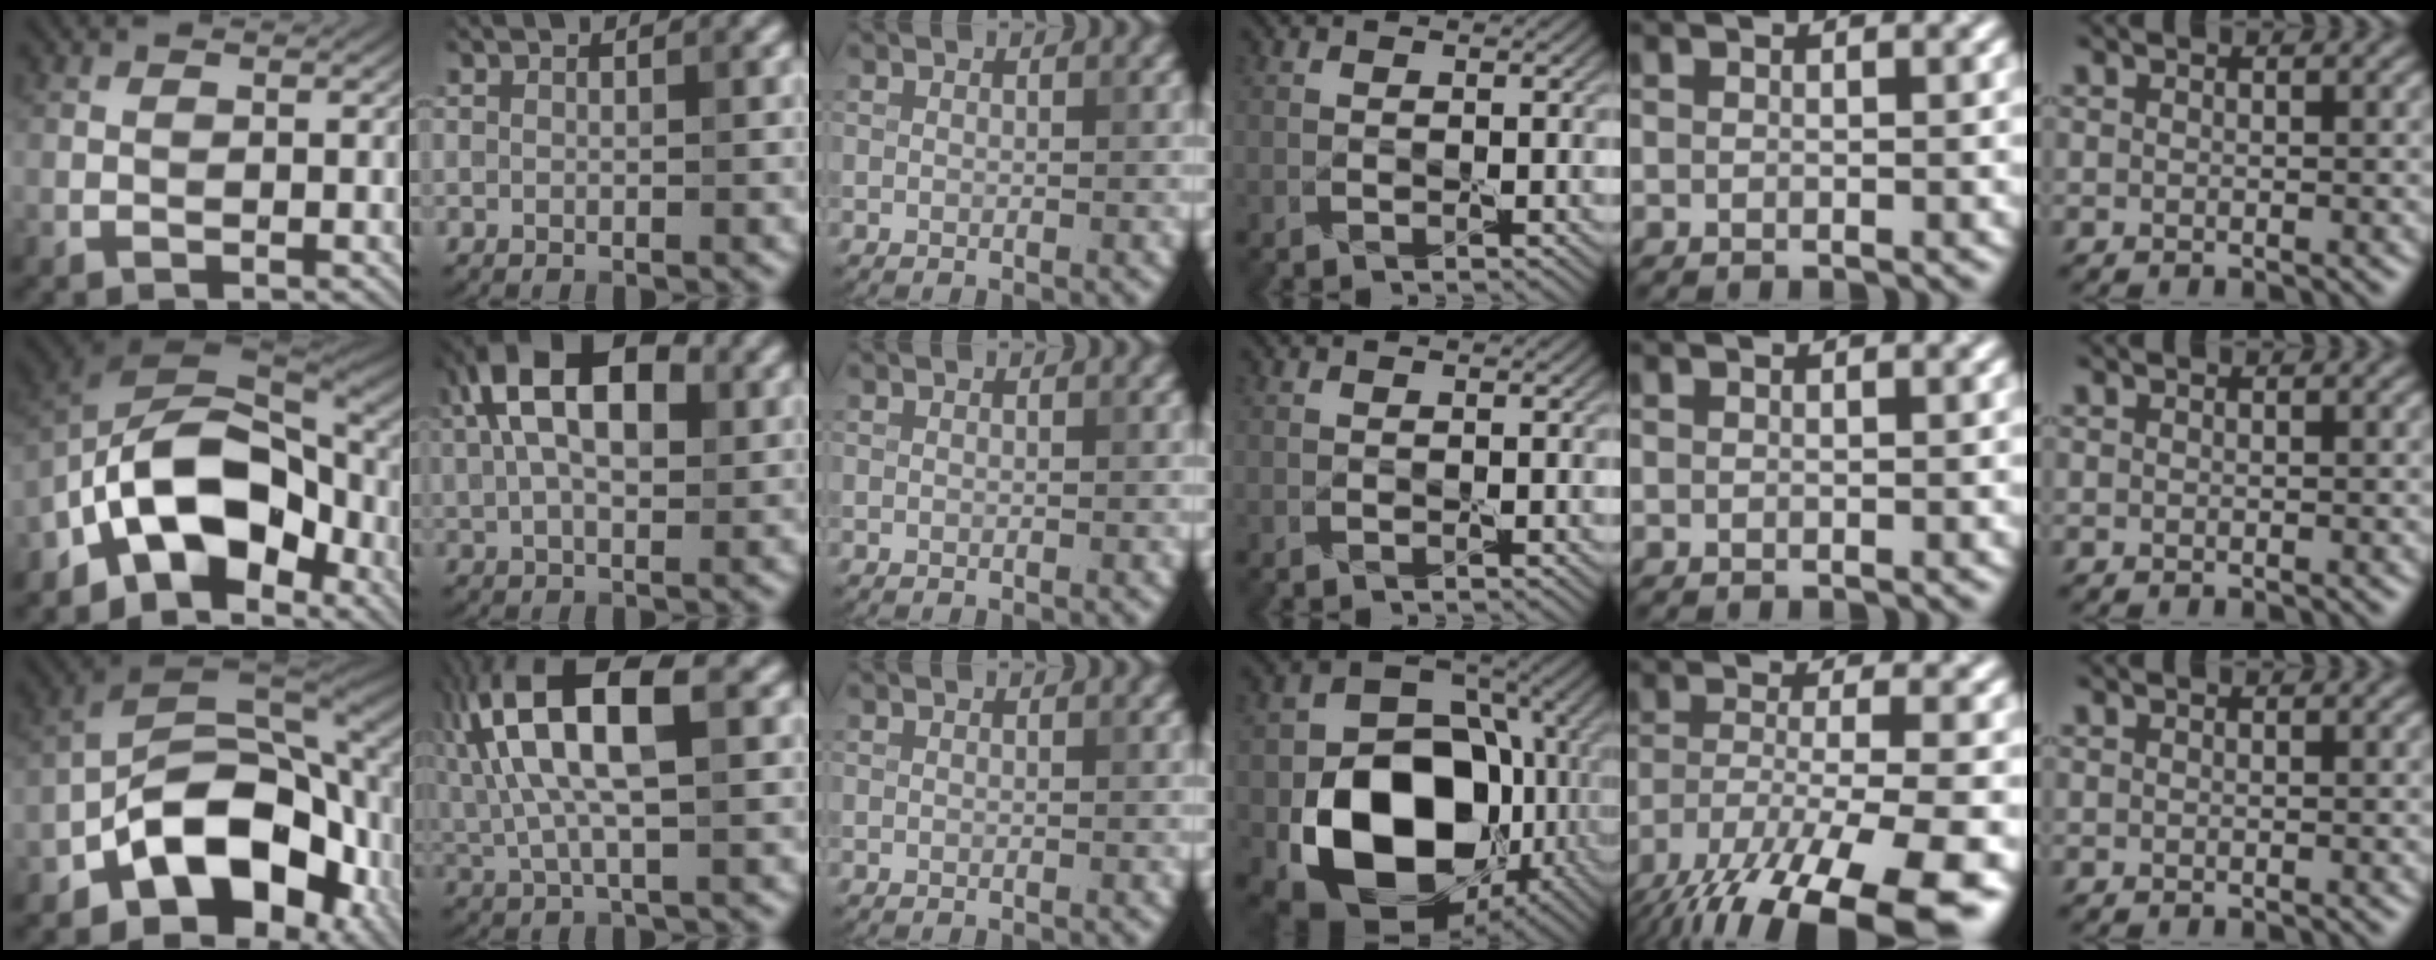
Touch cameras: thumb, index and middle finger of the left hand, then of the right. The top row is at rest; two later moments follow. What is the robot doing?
{"motion": "peel", "object": "shipping label"}